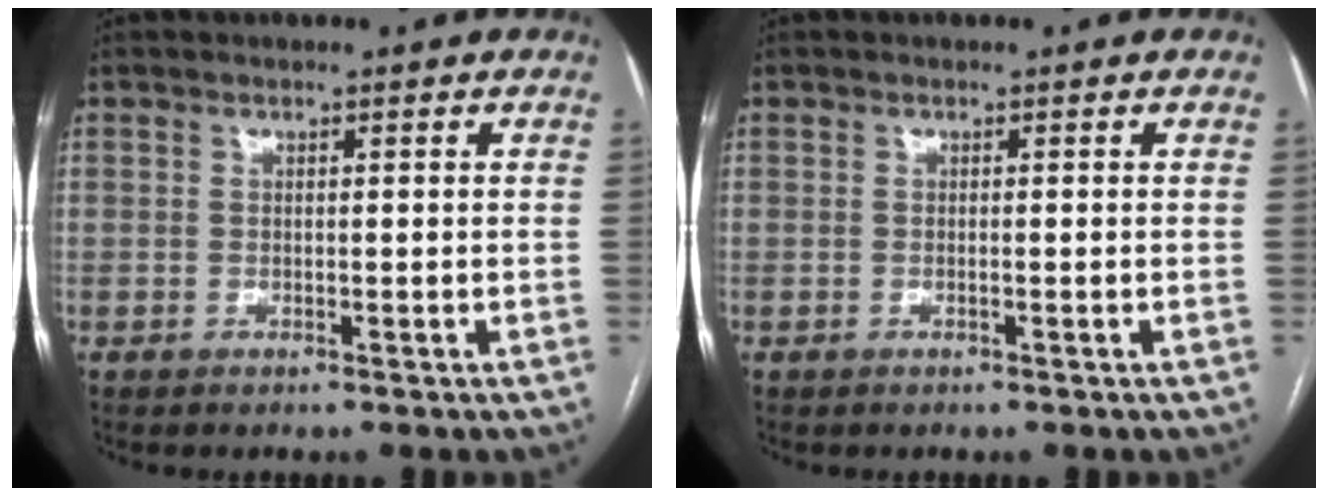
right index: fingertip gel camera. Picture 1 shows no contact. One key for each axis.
{"total": 0.0}